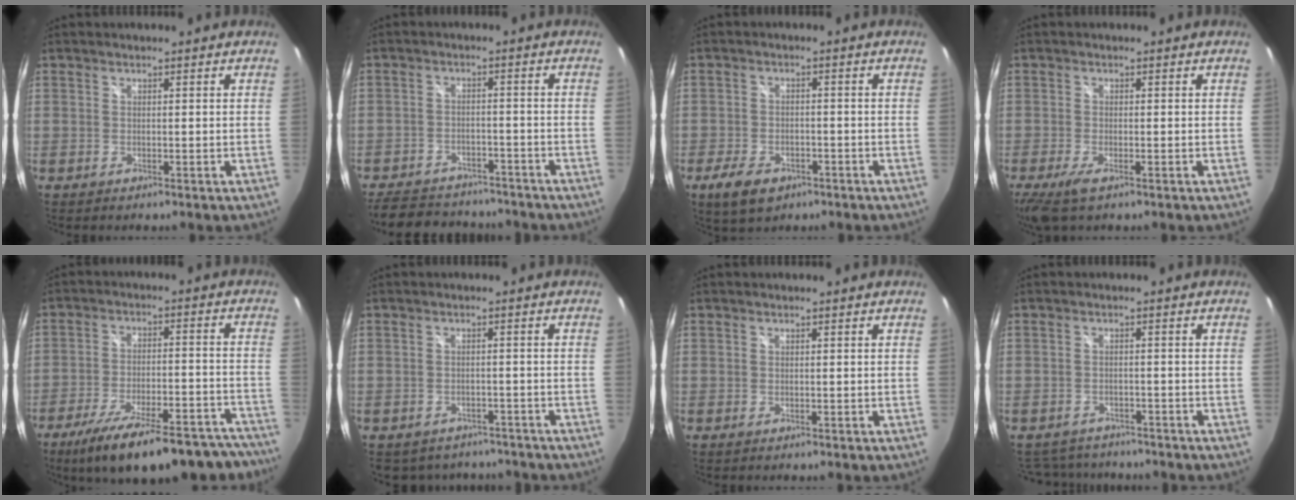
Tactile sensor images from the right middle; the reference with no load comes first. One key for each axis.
{"total": 14.4, "fx": -12.1, "fy": 6.0, "fz": 5.0, "tx": -0.123, "ty": 0.018, "tz": -0.167}
{"total": 7.1, "fx": -4.3, "fy": 4.0, "fz": 4.0, "tx": -0.099, "ty": -0.010, "tz": -0.071}
{"total": 4.8, "fx": -2.9, "fy": 1.0, "fz": 3.6, "tx": -0.083, "ty": -0.019, "tz": -0.053}
{"total": 25.0, "fx": -20.8, "fy": 6.8, "fz": 12.2, "tx": -0.199, "ty": -0.019, "tz": -0.282}
{"total": 7.4, "fx": -6.0, "fy": 4.0, "fz": 1.6, "tx": -0.035, "ty": 0.001, "tz": -0.074}
{"total": 0.0}
{"total": 8.1, "fx": -7.0, "fy": 3.5, "fz": 1.8, "tx": -0.052, "ty": 0.005, "tz": -0.102}